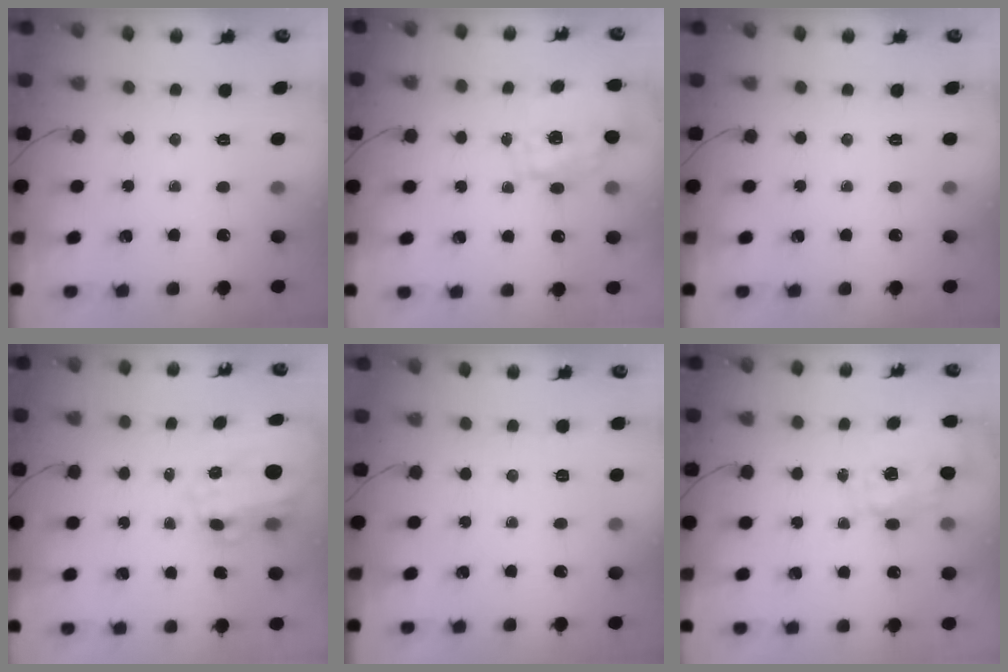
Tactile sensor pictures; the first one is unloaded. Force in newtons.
{"total": 1.7, "press": 1.5, "slide": 0.6}
{"total": 0.0}
{"total": 13.0, "press": 12.7, "slide": 2.7}
{"total": 2.9, "press": 2.6, "slide": 1.4}
{"total": 4.9, "press": 4.8, "slide": 0.9}